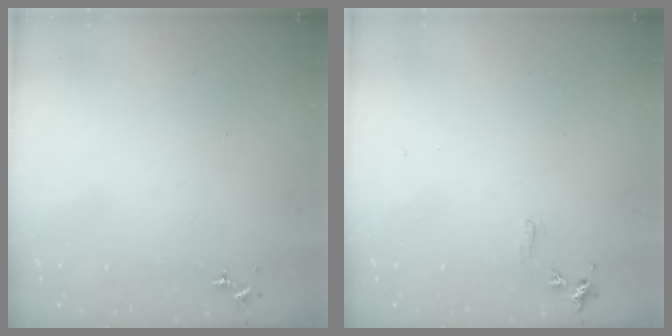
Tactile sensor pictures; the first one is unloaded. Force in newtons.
{"total": 5.6, "press": 5.5, "slide": 0.7}